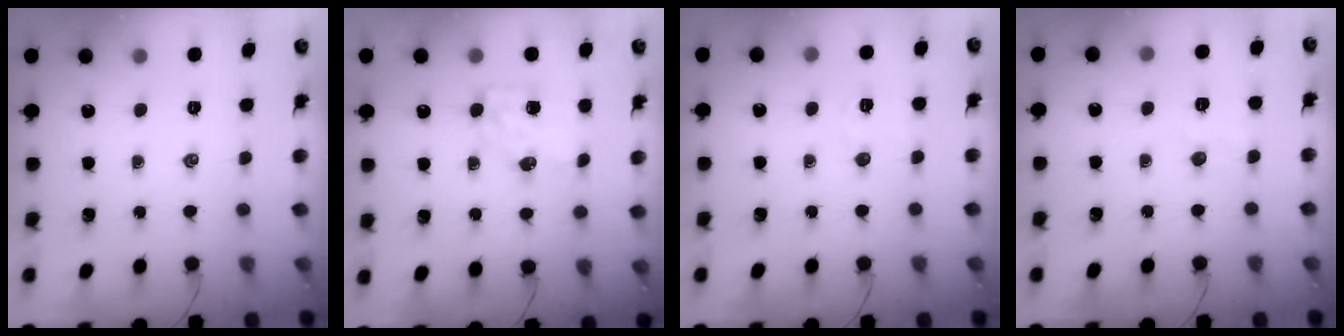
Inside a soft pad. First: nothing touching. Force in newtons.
{"total": 5.1, "press": 5.0, "slide": 0.5}
{"total": 5.0, "press": 4.9, "slide": 0.8}
{"total": 4.7, "press": 4.6, "slide": 1.2}